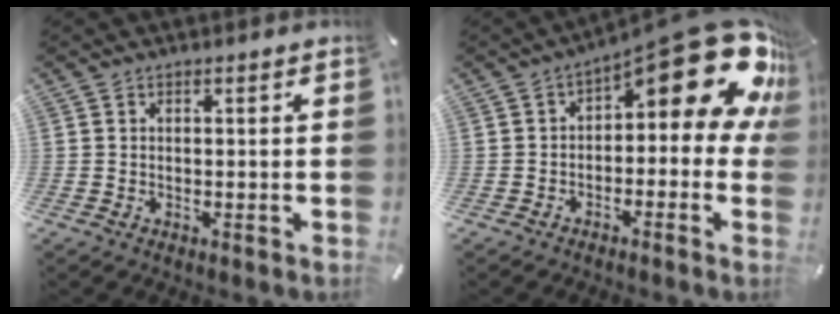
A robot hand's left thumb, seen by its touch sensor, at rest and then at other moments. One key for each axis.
{"total": 18.6, "fx": 9.1, "fy": 7.3, "fz": 14.5, "tx": -0.185, "ty": -0.066, "tz": 0.154}